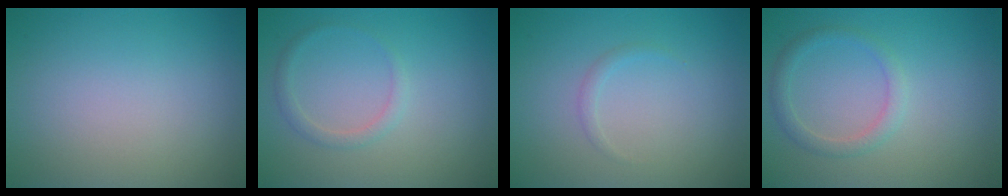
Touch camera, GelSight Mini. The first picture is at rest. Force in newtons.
{"total": 1.3, "press": 1.3, "slide": 0.1}
{"total": 0.7, "press": 0.7, "slide": 0.0}
{"total": 1.8, "press": 1.8, "slide": 0.0}